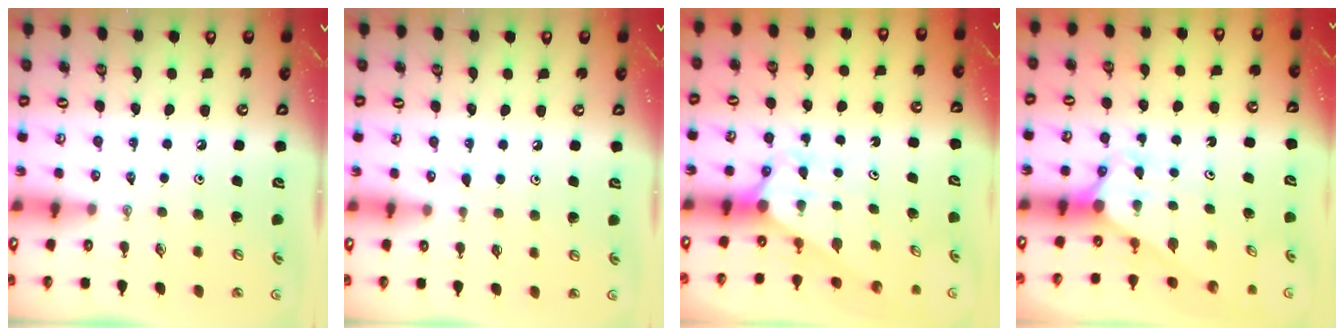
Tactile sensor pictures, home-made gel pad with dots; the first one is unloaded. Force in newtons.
{"total": 5.6, "press": 5.6, "slide": 0.5}
{"total": 3.0, "press": 3.0, "slide": 0.0}
{"total": 2.7, "press": 2.7, "slide": 0.0}